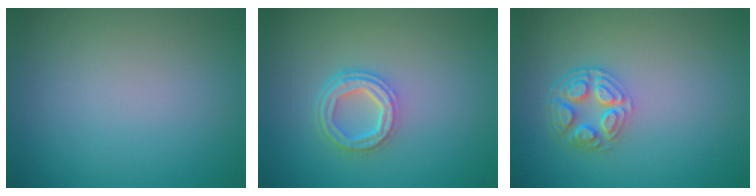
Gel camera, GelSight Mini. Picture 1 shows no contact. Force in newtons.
{"total": 3.8, "press": 2.9, "slide": 2.4}
{"total": 4.2, "press": 3.2, "slide": 2.7}